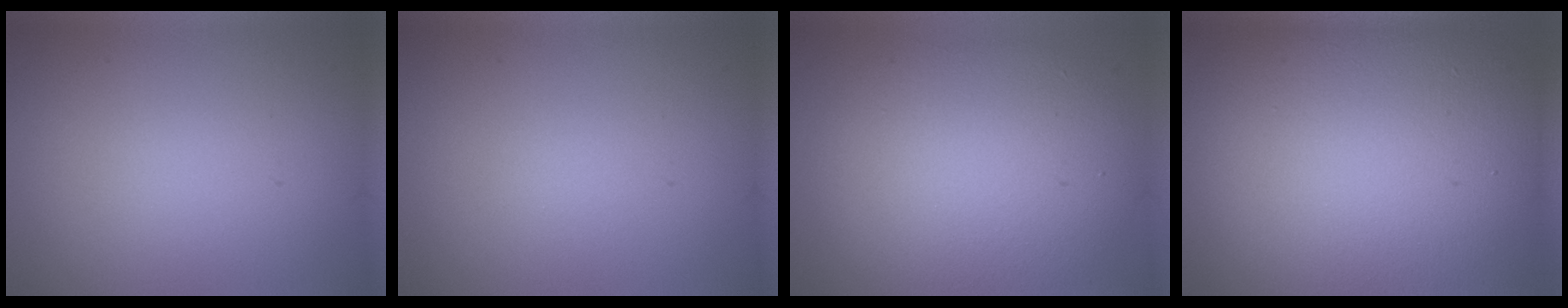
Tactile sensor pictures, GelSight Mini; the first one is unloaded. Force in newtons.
{"total": 0.0}
{"total": 8.7, "press": 8.7, "slide": 0.6}
{"total": 16.4, "press": 16.4, "slide": 1.5}